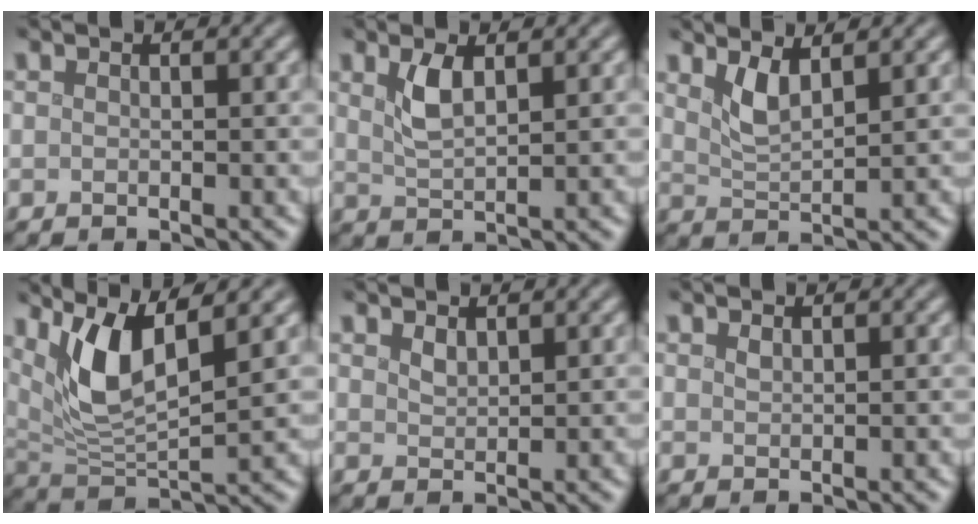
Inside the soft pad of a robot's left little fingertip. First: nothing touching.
{"total": 2.5, "force": [1.3, 0.8, 2.0], "torque": [-0.043, -0.002, 0.027]}
{"total": 2.5, "force": [1.7, 0.6, 1.8], "torque": [-0.039, -0.011, 0.037]}
{"total": 6.0, "force": [2.9, 1.8, 4.9], "torque": [-0.104, -0.010, 0.059]}
{"total": 1.1, "force": [0.9, 0.4, 0.5], "torque": [-0.013, -0.001, 0.022]}
{"total": 0.6, "force": [0.5, 0.2, 0.3], "torque": [-0.006, -0.001, 0.012]}